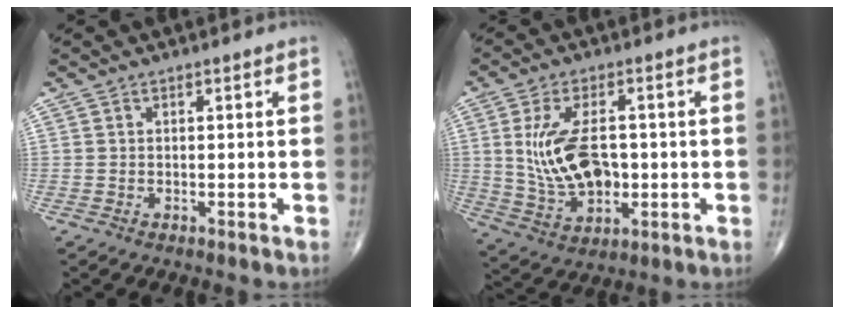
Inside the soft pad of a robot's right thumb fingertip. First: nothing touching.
{"total": 12.9, "force": [0.3, 7.5, 10.5], "torque": [-0.182, -0.001, 0.018]}